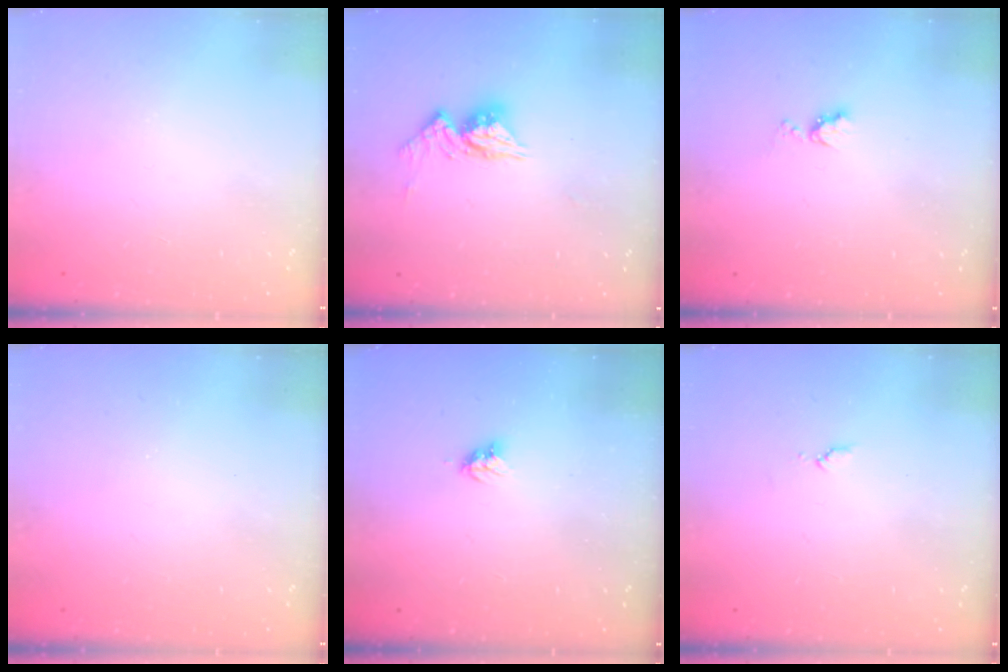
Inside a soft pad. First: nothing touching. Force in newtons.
{"total": 9.9, "press": 9.8, "slide": 0.9}
{"total": 5.1, "press": 5.1, "slide": 0.5}
{"total": 0.0}
{"total": 3.5, "press": 3.5, "slide": 0.4}
{"total": 3.6, "press": 3.6, "slide": 0.4}